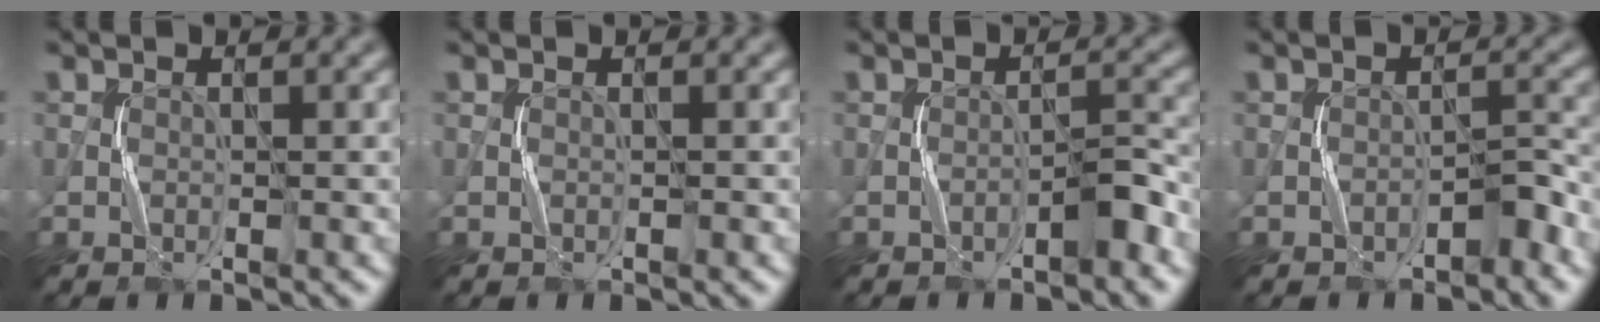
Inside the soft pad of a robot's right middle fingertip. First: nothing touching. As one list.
[{"total": 0.0}, {"total": 1.8, "force": [-1.4, 0.2, 1.2], "torque": [-0.019, 0.015, -0.023]}, {"total": 1.7, "force": [-1.3, 0.6, 0.9], "torque": [-0.012, 0.012, -0.021]}]